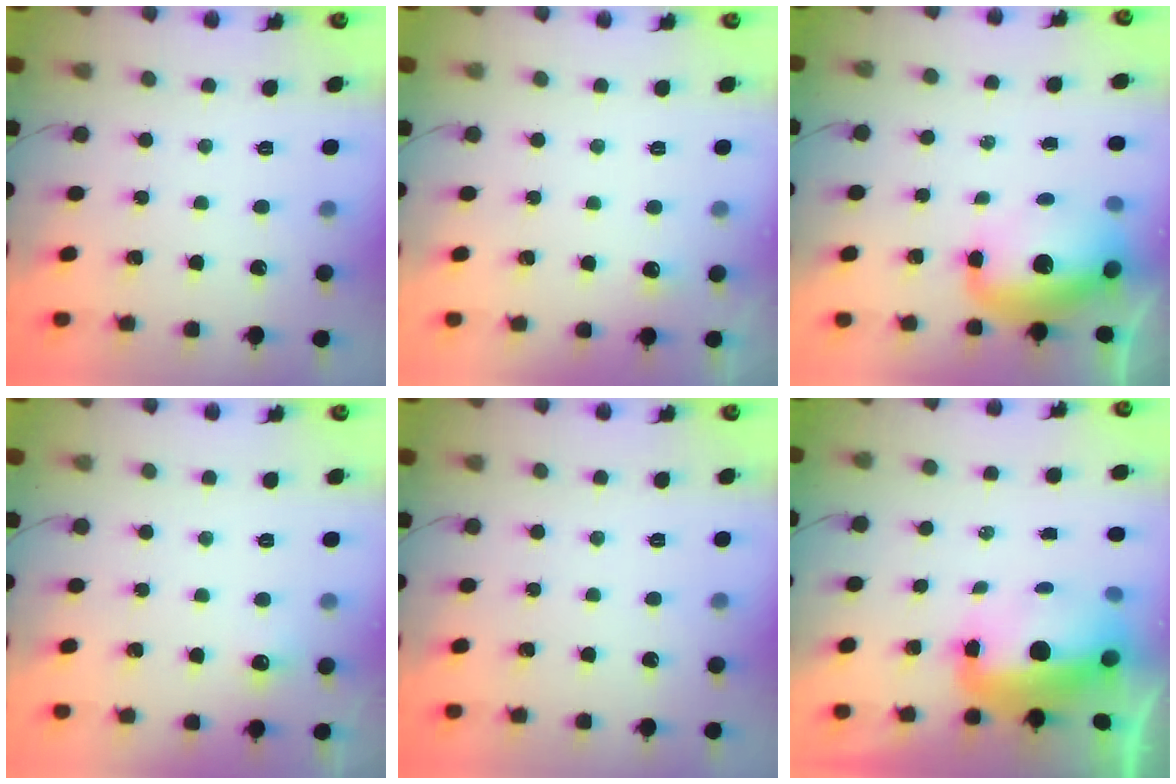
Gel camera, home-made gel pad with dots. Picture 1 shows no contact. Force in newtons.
{"total": 7.4, "press": 2.7, "slide": 6.9}
{"total": 13.8, "press": 13.5, "slide": 2.9}
{"total": 4.4, "press": 4.2, "slide": 1.3}
{"total": 0.0}
{"total": 11.0, "press": 10.7, "slide": 2.6}